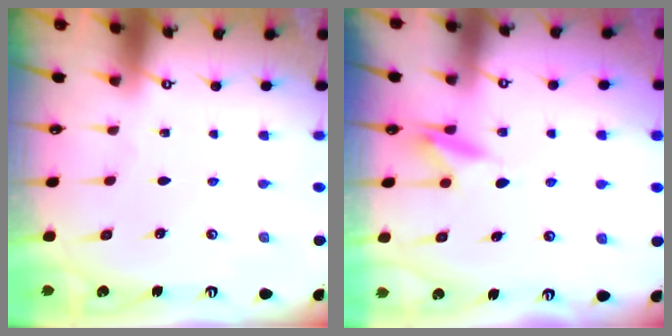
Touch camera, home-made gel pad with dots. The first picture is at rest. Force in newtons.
{"total": 8.8, "press": 8.7, "slide": 1.1}